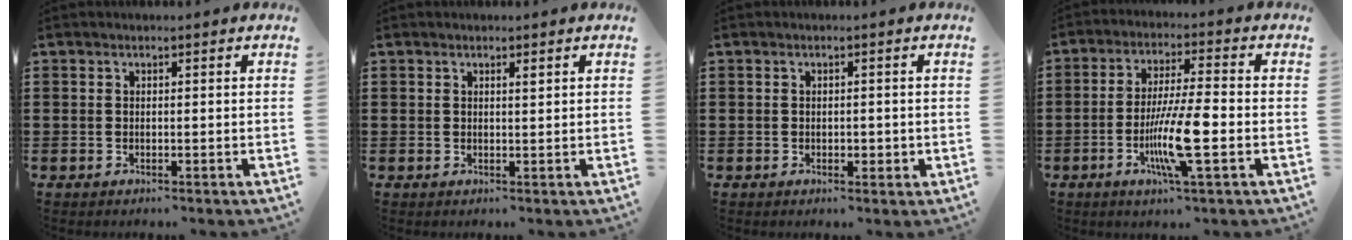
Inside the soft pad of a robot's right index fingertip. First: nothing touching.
{"total": 0.8, "force": [0.5, 0.1, 0.6], "torque": [-0.012, -0.001, 0.010]}
{"total": 1.3, "force": [-0.2, 0.8, 1.1], "torque": [-0.020, 0.004, -0.004]}
{"total": 10.0, "force": [-2.9, 1.1, 9.5], "torque": [-0.181, -0.014, -0.055]}